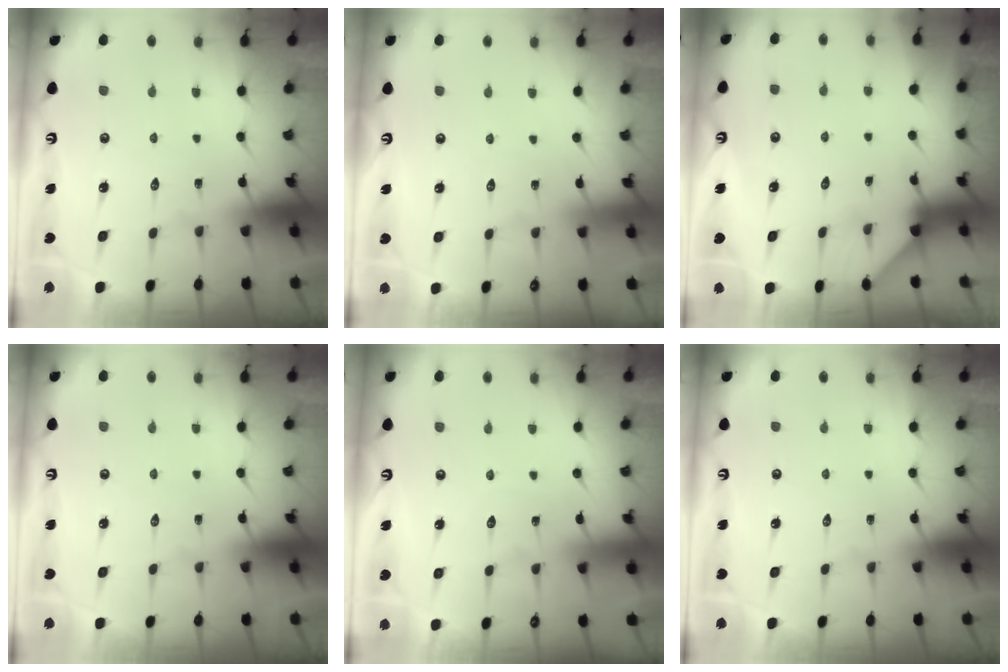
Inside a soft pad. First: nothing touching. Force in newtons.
{"total": 1.1, "press": 1.1, "slide": 0.2}
{"total": 2.0, "press": 2.0, "slide": 0.3}
{"total": 0.0}
{"total": 2.4, "press": 2.4, "slide": 0.2}
{"total": 0.0}